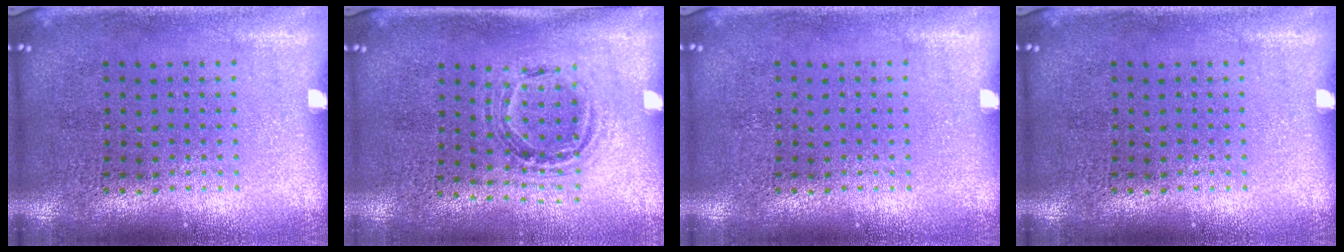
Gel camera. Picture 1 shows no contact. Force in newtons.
{"total": 1.0, "press": 1.0, "slide": 0.1}
{"total": 0.0}
{"total": 0.0}